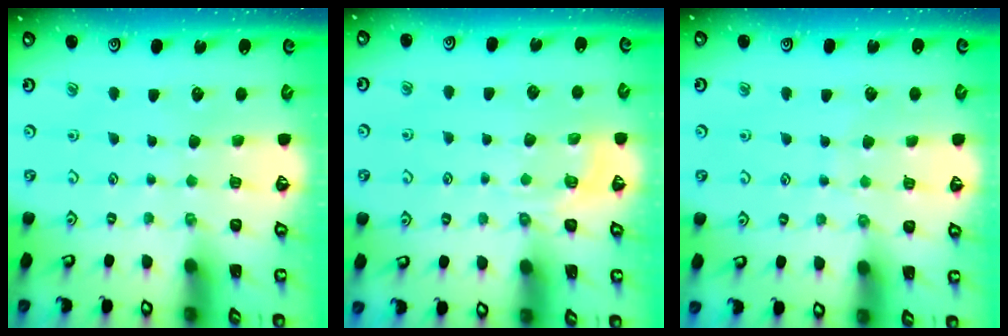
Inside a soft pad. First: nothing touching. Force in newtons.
{"total": 3.9, "press": 3.1, "slide": 2.3}
{"total": 5.4, "press": 5.3, "slide": 0.6}